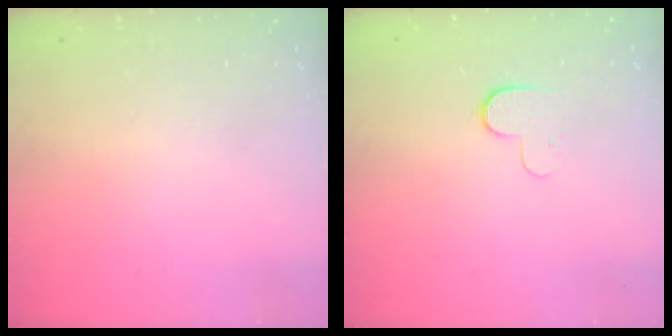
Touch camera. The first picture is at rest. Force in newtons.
{"total": 5.4, "press": 5.3, "slide": 1.2}